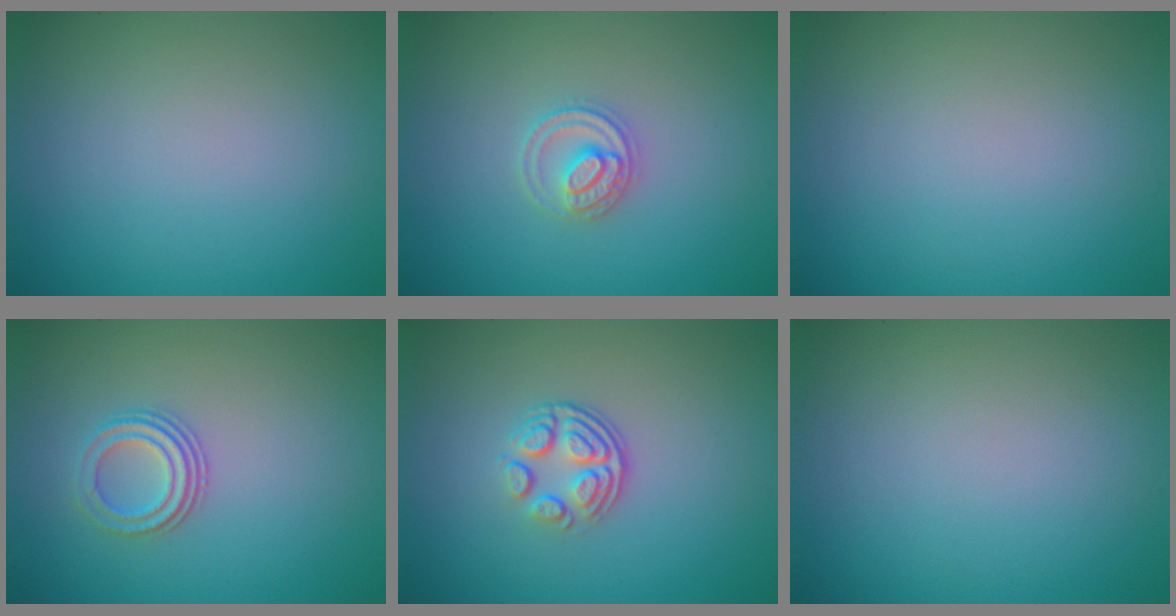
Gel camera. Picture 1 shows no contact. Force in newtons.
{"total": 2.5, "press": 2.4, "slide": 0.3}
{"total": 0.0}
{"total": 2.8, "press": 2.2, "slide": 1.7}
{"total": 3.6, "press": 2.5, "slide": 2.6}
{"total": 0.0}